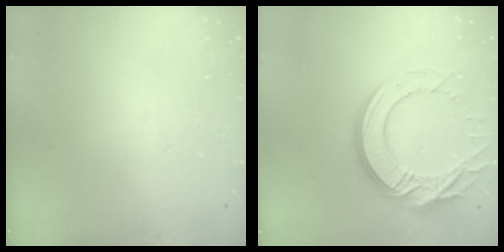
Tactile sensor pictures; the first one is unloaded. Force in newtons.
{"total": 17.9, "press": 17.8, "slide": 1.9}